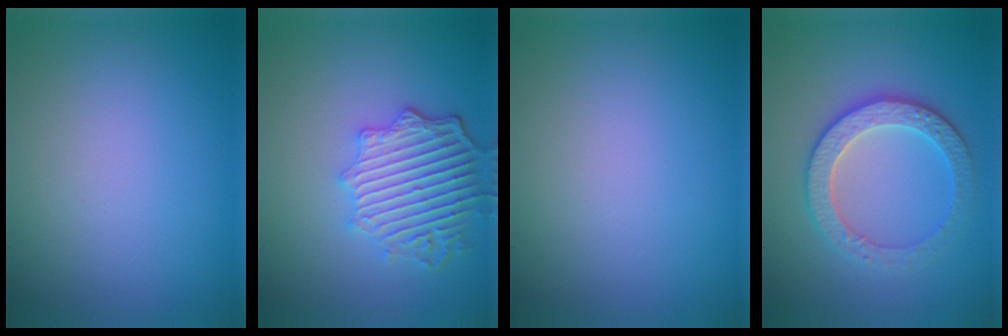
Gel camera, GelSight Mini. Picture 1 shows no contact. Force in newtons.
{"total": 5.5, "press": 4.5, "slide": 3.1}
{"total": 0.0}
{"total": 4.1, "press": 3.6, "slide": 1.9}